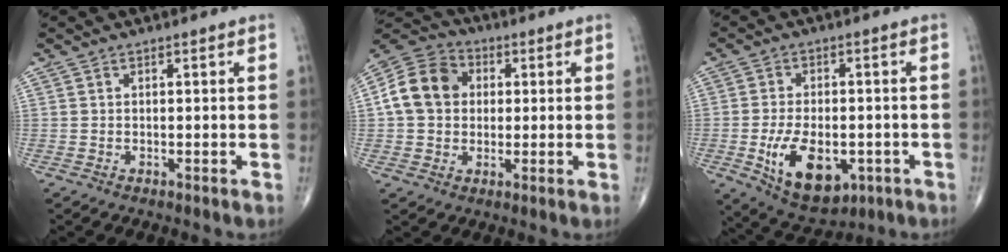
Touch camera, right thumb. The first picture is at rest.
{"total": 12.0, "force": [1.4, 9.8, 6.8], "torque": [-0.110, 0.022, 0.014]}
{"total": 13.5, "force": [-4.0, 7.7, 10.4], "torque": [-0.156, 0.001, -0.048]}